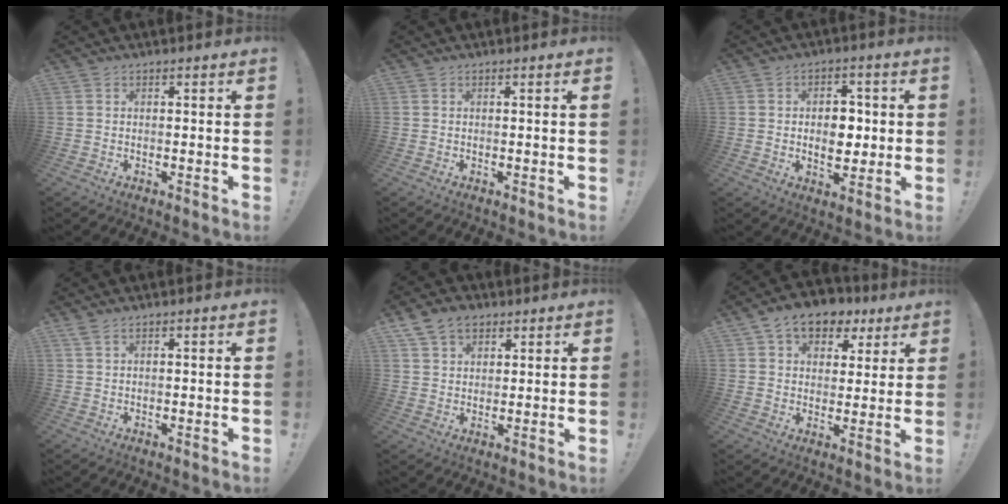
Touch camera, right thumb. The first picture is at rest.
{"total": 0.5, "force": [0.1, -0.3, 0.4], "torque": [-0.003, -0.003, -0.001]}
{"total": 8.0, "force": [0.0, 5.7, 5.6], "torque": [-0.078, 0.005, -0.003]}
{"total": 1.6, "force": [1.0, 0.2, 1.2], "torque": [-0.030, 0.002, 0.019]}
{"total": 7.7, "force": [4.6, 5.2, 3.3], "torque": [-0.058, -0.009, 0.091]}
{"total": 10.5, "force": [6.1, 7.1, 4.8], "torque": [-0.069, -0.027, 0.118]}